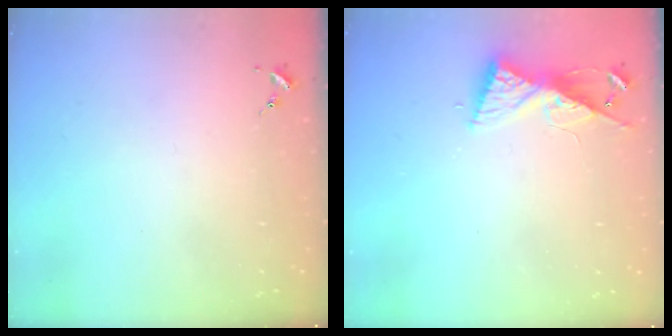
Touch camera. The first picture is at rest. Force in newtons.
{"total": 8.2, "press": 8.2, "slide": 0.7}